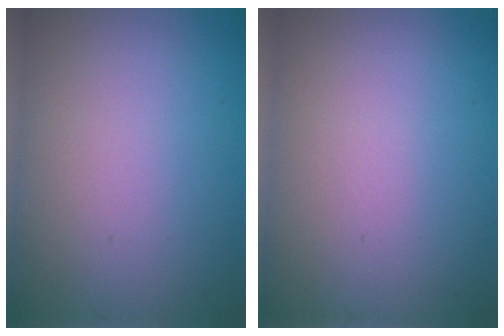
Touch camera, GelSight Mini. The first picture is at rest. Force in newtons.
{"total": 0.0}